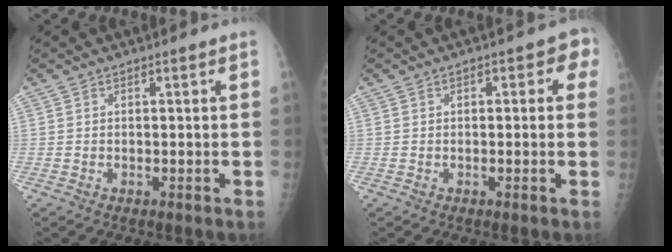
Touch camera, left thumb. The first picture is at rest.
{"total": 3.8, "force": [0.8, 2.1, 3.0], "torque": [-0.007, 0.006, -0.001]}